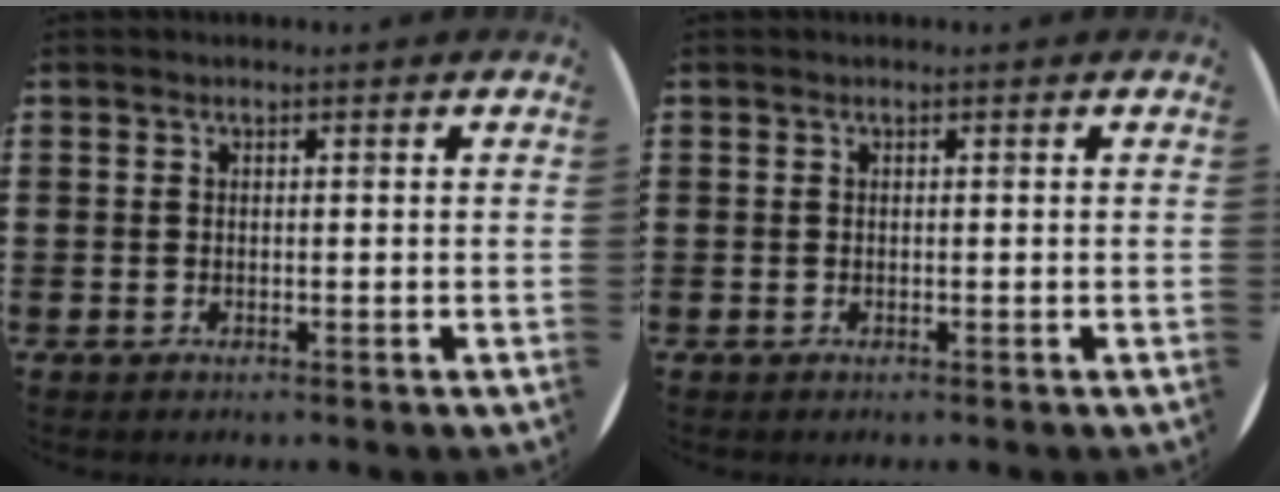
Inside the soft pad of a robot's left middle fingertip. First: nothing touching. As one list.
[{"total": 0.0}]